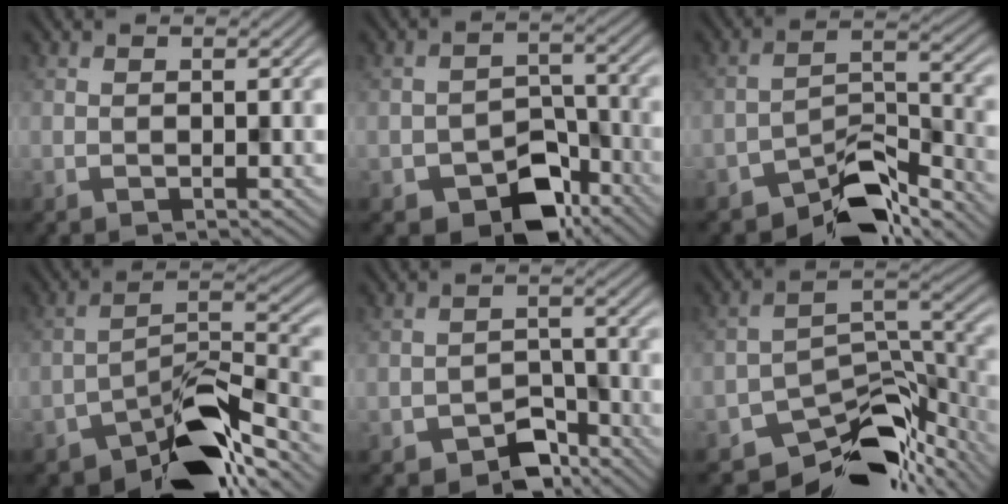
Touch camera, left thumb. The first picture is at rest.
{"total": 7.7, "force": [-4.7, 4.7, 3.8], "torque": [-0.055, -0.008, -0.085]}
{"total": 9.3, "force": [-7.3, 3.4, 4.5], "torque": [-0.059, 0.004, -0.141]}
{"total": 11.3, "force": [-8.1, 4.4, 6.5], "torque": [-0.086, 0.006, -0.159]}
{"total": 5.2, "force": [-3.7, 2.9, 2.3], "torque": [-0.033, 0.000, -0.069]}
{"total": 12.2, "force": [-9.2, 5.3, 6.0], "torque": [-0.093, -0.015, -0.147]}